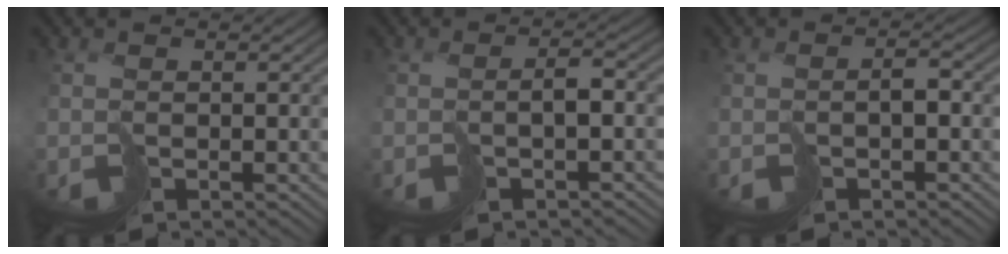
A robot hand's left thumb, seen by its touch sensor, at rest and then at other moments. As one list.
[{"total": 1.7, "force": [-0.8, 0.3, 1.5], "torque": [-0.026, 0.002, -0.014]}, {"total": 1.4, "force": [-0.7, 0.4, 1.1], "torque": [-0.019, 0.002, -0.015]}]